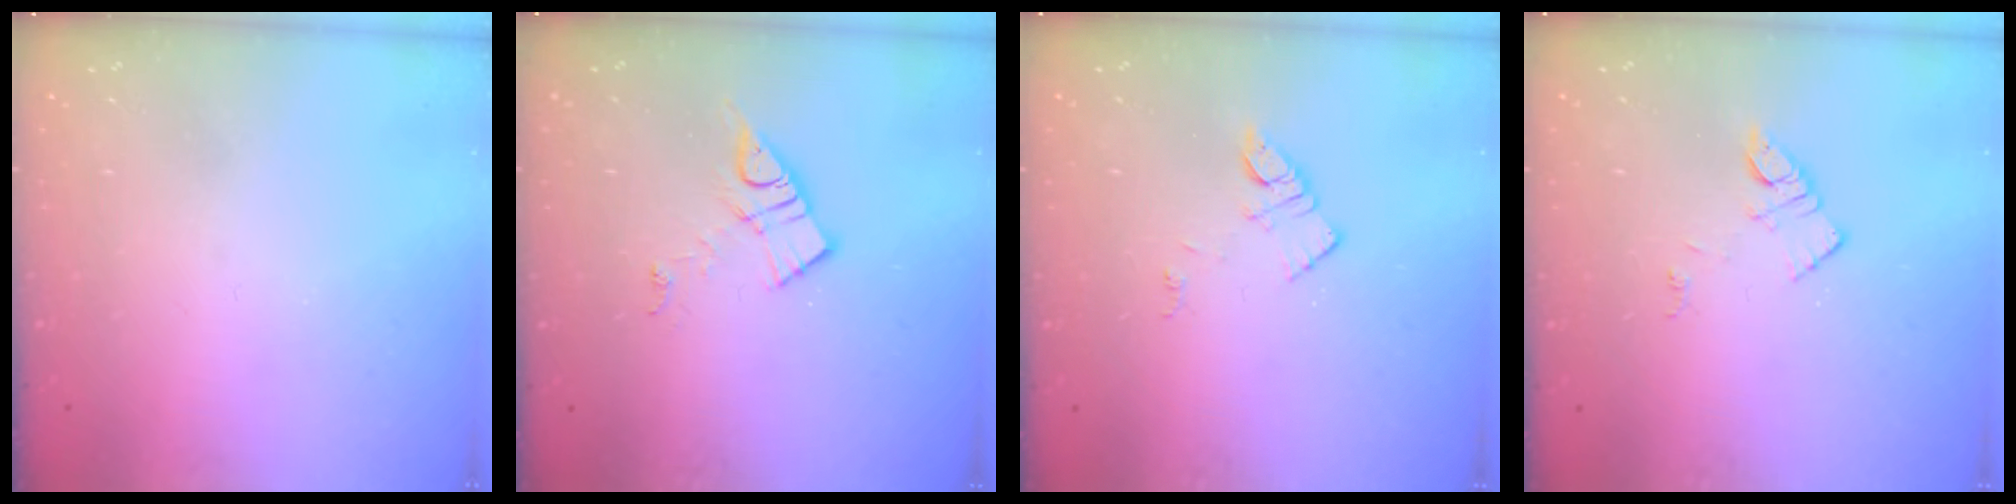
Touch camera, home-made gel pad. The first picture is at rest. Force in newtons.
{"total": 9.4, "press": 9.4, "slide": 0.5}
{"total": 5.8, "press": 5.8, "slide": 0.6}
{"total": 5.8, "press": 5.8, "slide": 0.6}